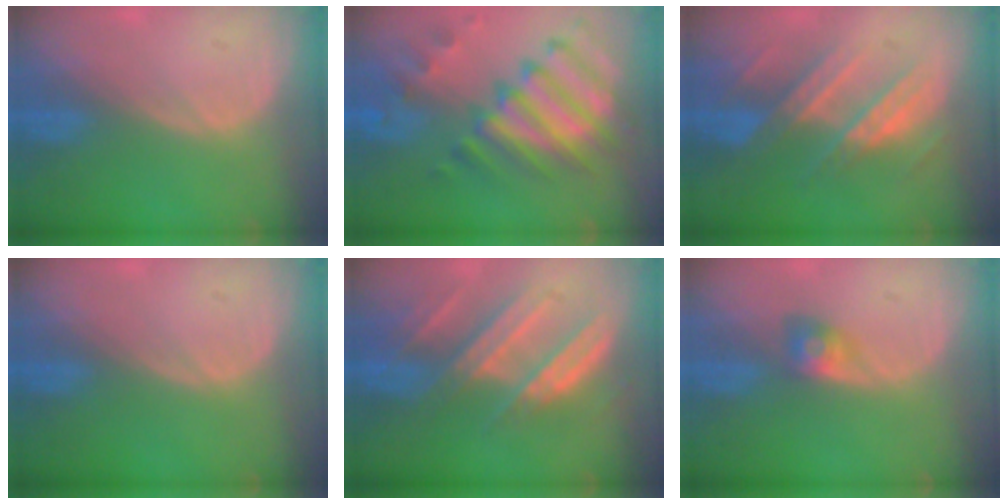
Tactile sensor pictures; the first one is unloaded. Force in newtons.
{"total": 11.9, "press": 10.3, "slide": 5.9}
{"total": 8.9, "press": 7.8, "slide": 4.2}
{"total": 0.0}
{"total": 8.8, "press": 8.1, "slide": 3.4}
{"total": 2.8, "press": 2.6, "slide": 1.1}